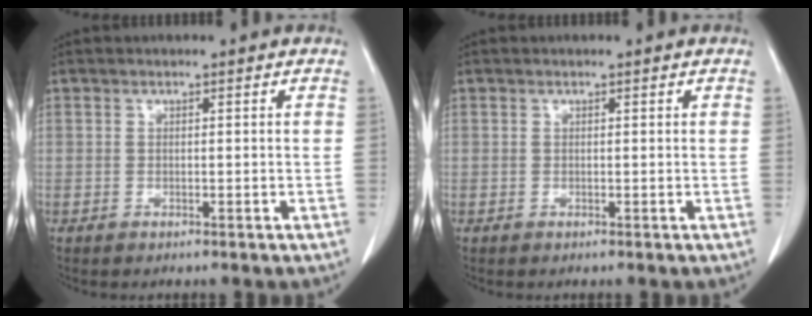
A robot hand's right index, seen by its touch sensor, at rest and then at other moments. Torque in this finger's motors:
{"motor_torque": [-0.07, -0.03, 0.00, -0.01]}